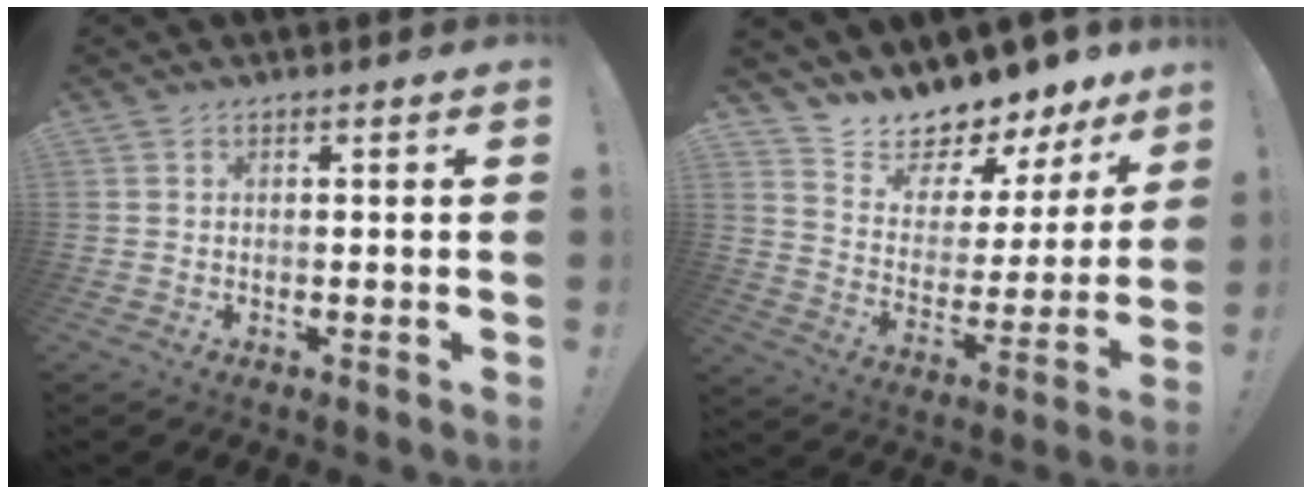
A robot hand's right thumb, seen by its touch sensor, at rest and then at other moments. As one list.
[{"total": 10.1, "force": [9.7, 2.7, 1.1], "torque": [-0.026, -0.106, 0.167]}]